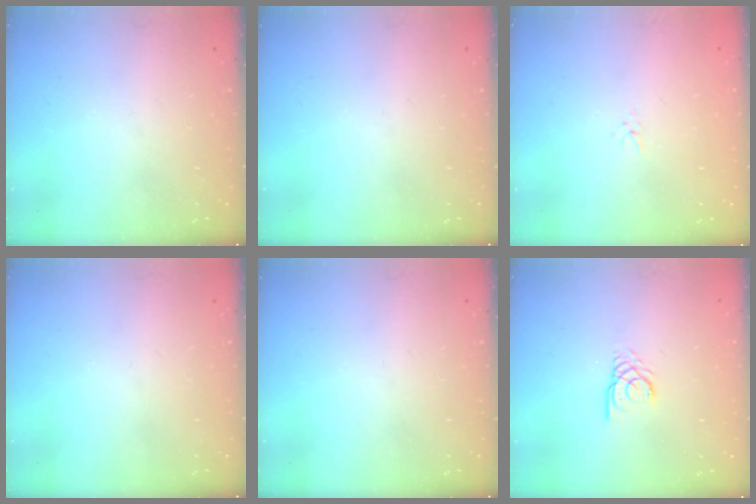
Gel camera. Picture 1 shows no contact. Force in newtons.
{"total": 0.0}
{"total": 1.6, "press": 1.6, "slide": 0.2}
{"total": 0.0}
{"total": 0.0}
{"total": 2.7, "press": 2.7, "slide": 0.2}